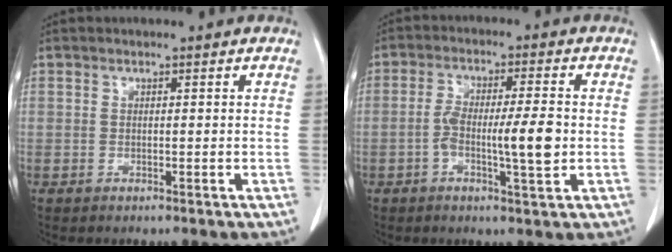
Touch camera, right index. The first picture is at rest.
{"total": 7.8, "force": [-1.3, 1.0, 7.7], "torque": [-0.136, 0.005, -0.024]}